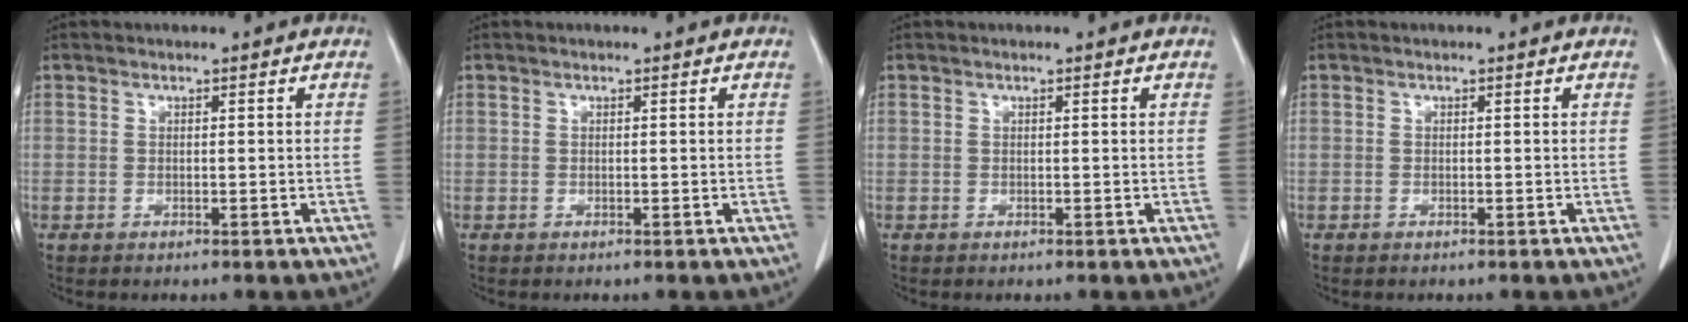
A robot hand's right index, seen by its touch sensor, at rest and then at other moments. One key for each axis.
{"total": 0.0}
{"total": 0.0}
{"total": 0.0}